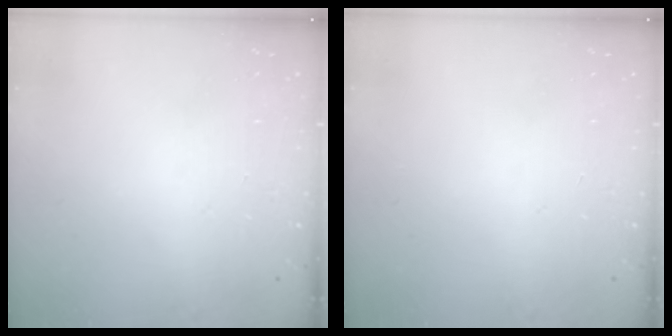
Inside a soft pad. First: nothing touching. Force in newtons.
{"total": 0.0}